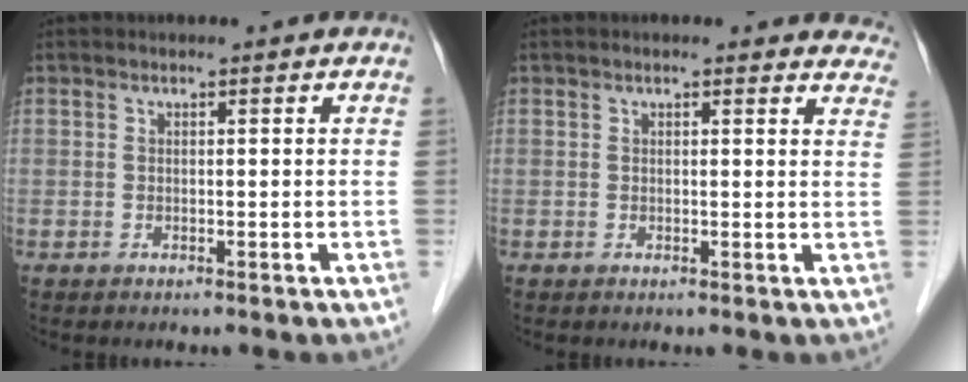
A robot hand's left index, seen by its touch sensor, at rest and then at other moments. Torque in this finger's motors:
{"motor_torque": [0.31, -0.27, 0.00, -0.01]}